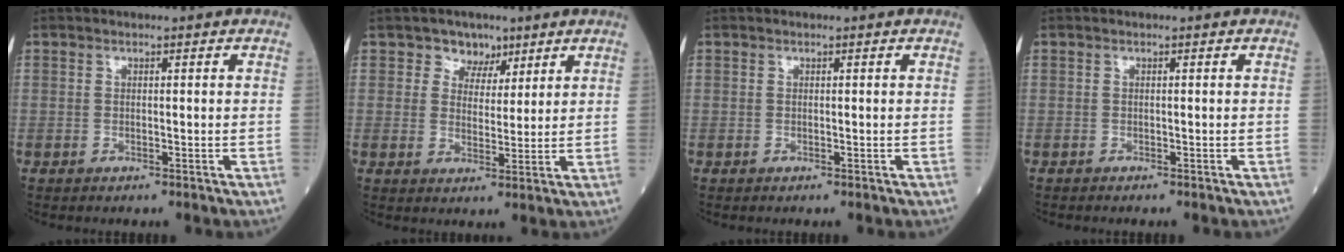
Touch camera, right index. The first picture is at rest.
{"total": 4.3, "force": [2.8, 3.2, 0.7], "torque": [-0.005, 0.003, 0.044]}
{"total": 0.0}
{"total": 0.0}